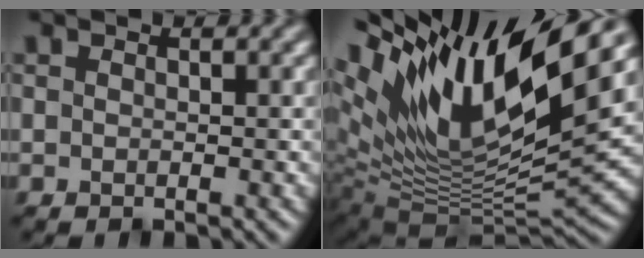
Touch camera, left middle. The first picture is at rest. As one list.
[{"total": 16.5, "force": [8.1, 5.4, 13.2], "torque": [-0.263, 0.023, 0.146]}]